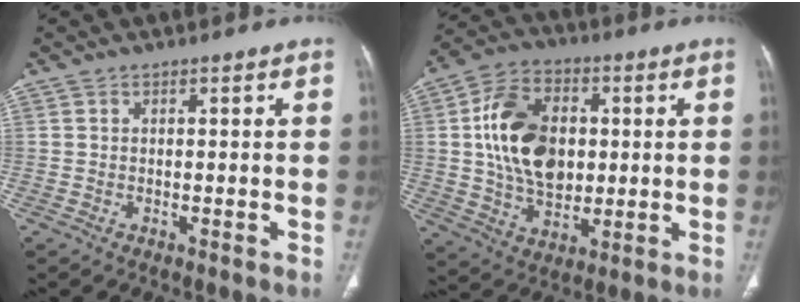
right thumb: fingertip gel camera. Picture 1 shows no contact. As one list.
[{"total": 16.9, "force": [1.9, 11.7, 12.1], "torque": [-0.185, 0.005, 0.035]}]